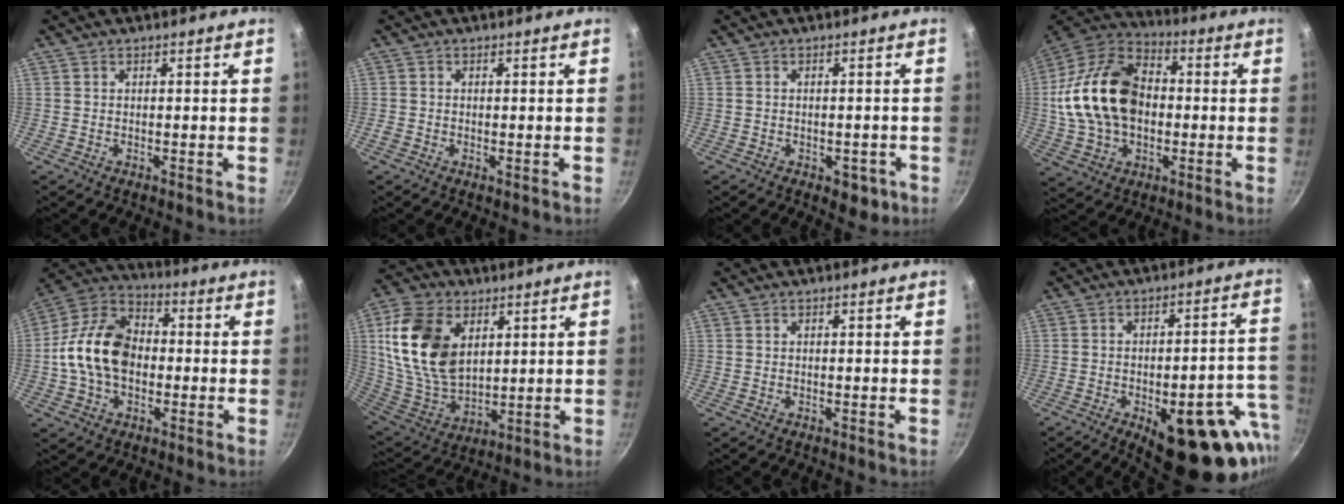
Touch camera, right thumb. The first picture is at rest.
{"total": 0.8, "force": [-0.2, 0.6, 0.4], "torque": [-0.007, 0.000, -0.006]}
{"total": 4.7, "force": [-2.0, 2.9, 3.1], "torque": [-0.019, 0.012, -0.015]}
{"total": 21.7, "force": [0.1, 15.0, 15.6], "torque": [-0.271, 0.035, -0.003]}
{"total": 15.5, "force": [-1.2, 10.9, 11.0], "torque": [-0.167, 0.033, -0.040]}
{"total": 19.1, "force": [5.7, 12.4, 13.4], "torque": [-0.235, -0.020, 0.120]}
{"total": 0.0}
{"total": 24.0, "force": [-9.6, 10.3, 19.5], "torque": [-0.182, 0.029, -0.115]}